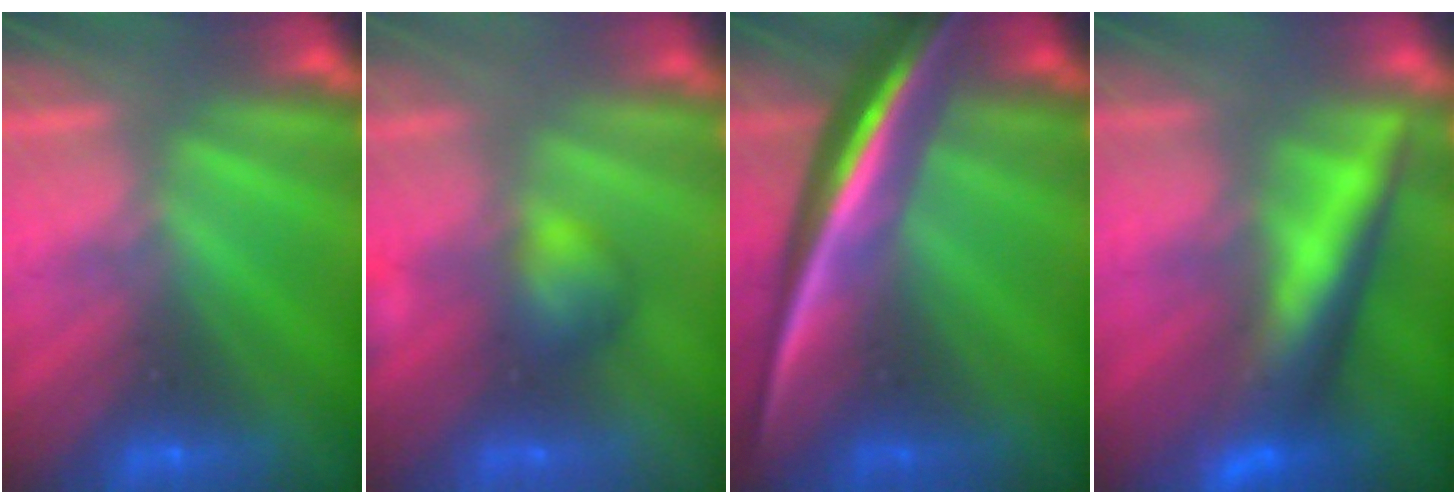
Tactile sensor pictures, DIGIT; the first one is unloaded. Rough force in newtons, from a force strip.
{"total": 2.9}
{"total": 8.6}
{"total": 5.8}